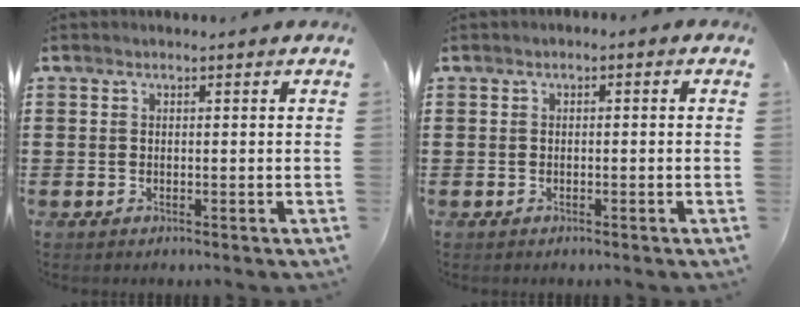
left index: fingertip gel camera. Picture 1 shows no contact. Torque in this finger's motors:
{"motor_torque": [1.29, -0.84, 0.35, 0.04]}